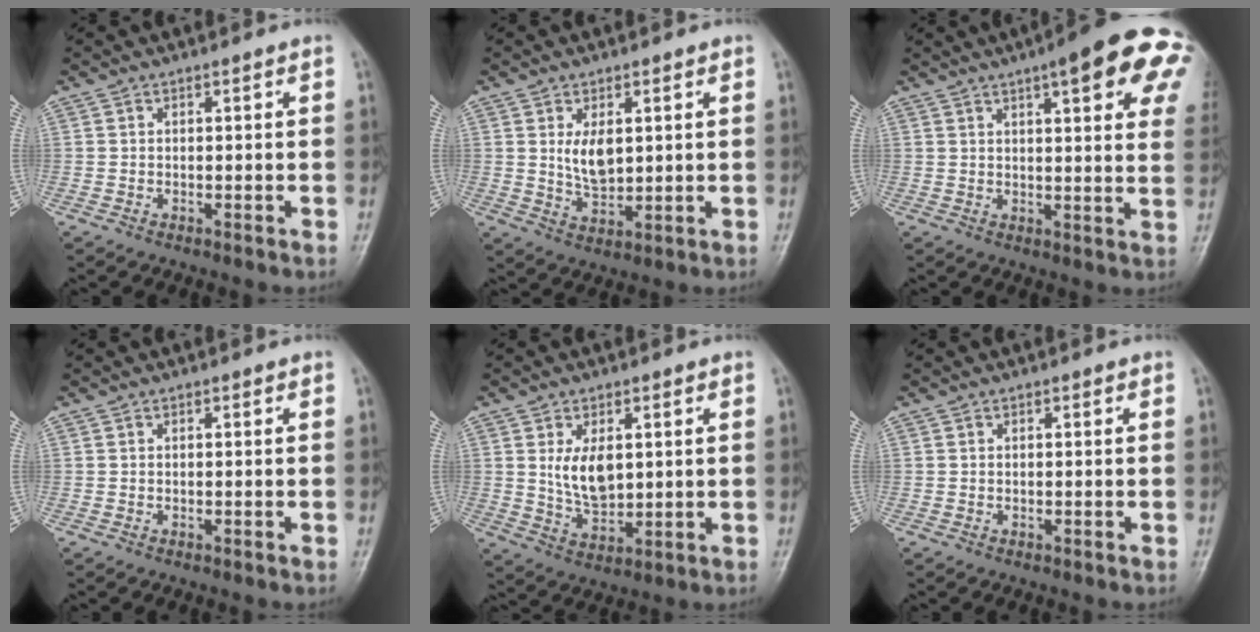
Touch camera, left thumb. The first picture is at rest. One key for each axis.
{"total": 5.8, "fx": 1.5, "fy": 3.3, "fz": 4.5, "tx": -0.064, "ty": -0.017, "tz": 0.034}
{"total": 19.7, "fx": 9.3, "fy": 5.1, "fz": 16.5, "tx": -0.197, "ty": -0.008, "tz": 0.105}
{"total": 0.0}
{"total": 7.6, "fx": 1.7, "fy": 4.5, "fz": 5.9, "tx": -0.087, "ty": -0.017, "tz": 0.042}
{"total": 0.0}